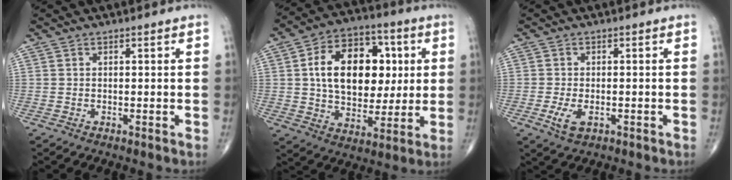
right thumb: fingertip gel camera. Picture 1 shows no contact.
{"total": 19.9, "force": [3.3, 13.2, 14.5], "torque": [-0.195, 0.009, 0.055]}
{"total": 4.0, "force": [-1.4, 2.1, 3.1], "torque": [-0.064, -0.004, -0.020]}